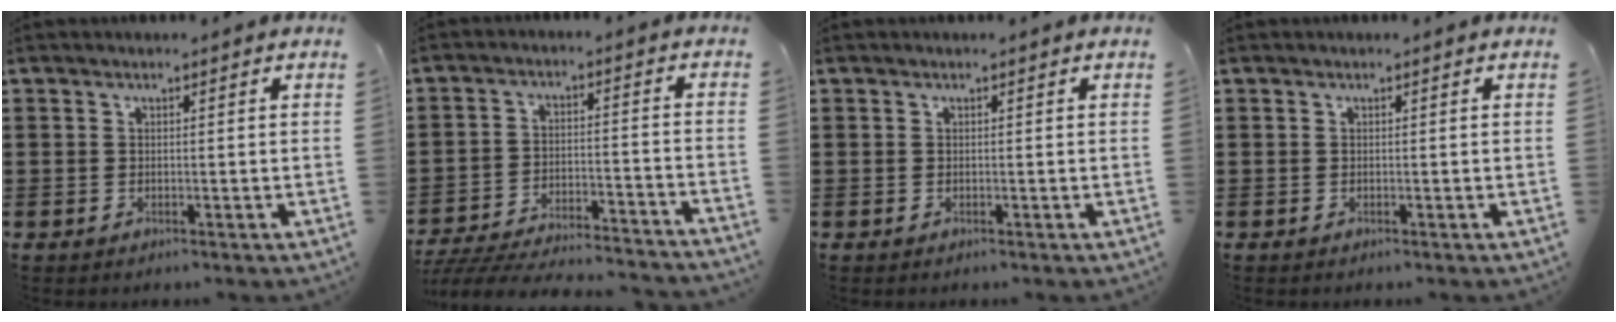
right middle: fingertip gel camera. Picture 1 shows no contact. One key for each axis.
{"total": 6.3, "fx": -6.2, "fy": 0.3, "fz": 1.5, "tx": -0.031, "ty": 0.002, "tz": -0.122}
{"total": 0.0}
{"total": 0.0}